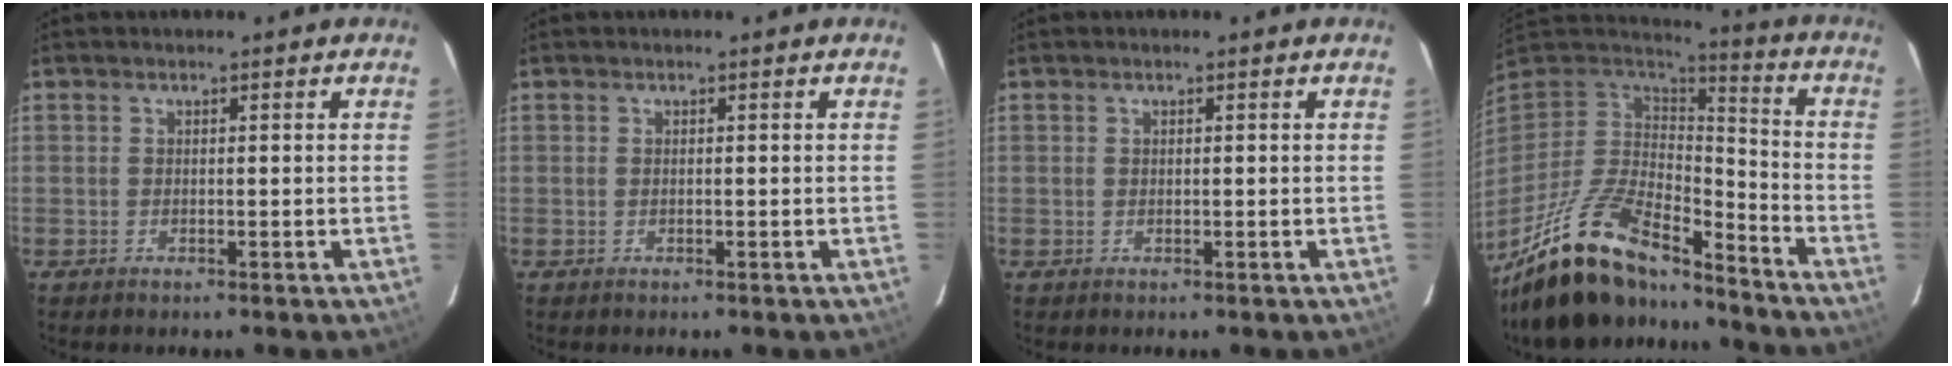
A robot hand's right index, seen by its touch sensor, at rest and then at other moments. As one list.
[{"total": 0.0}, {"total": 0.0}, {"total": 22.0, "force": [-16.8, 7.0, 12.3], "torque": [-0.250, -0.030, -0.299]}]